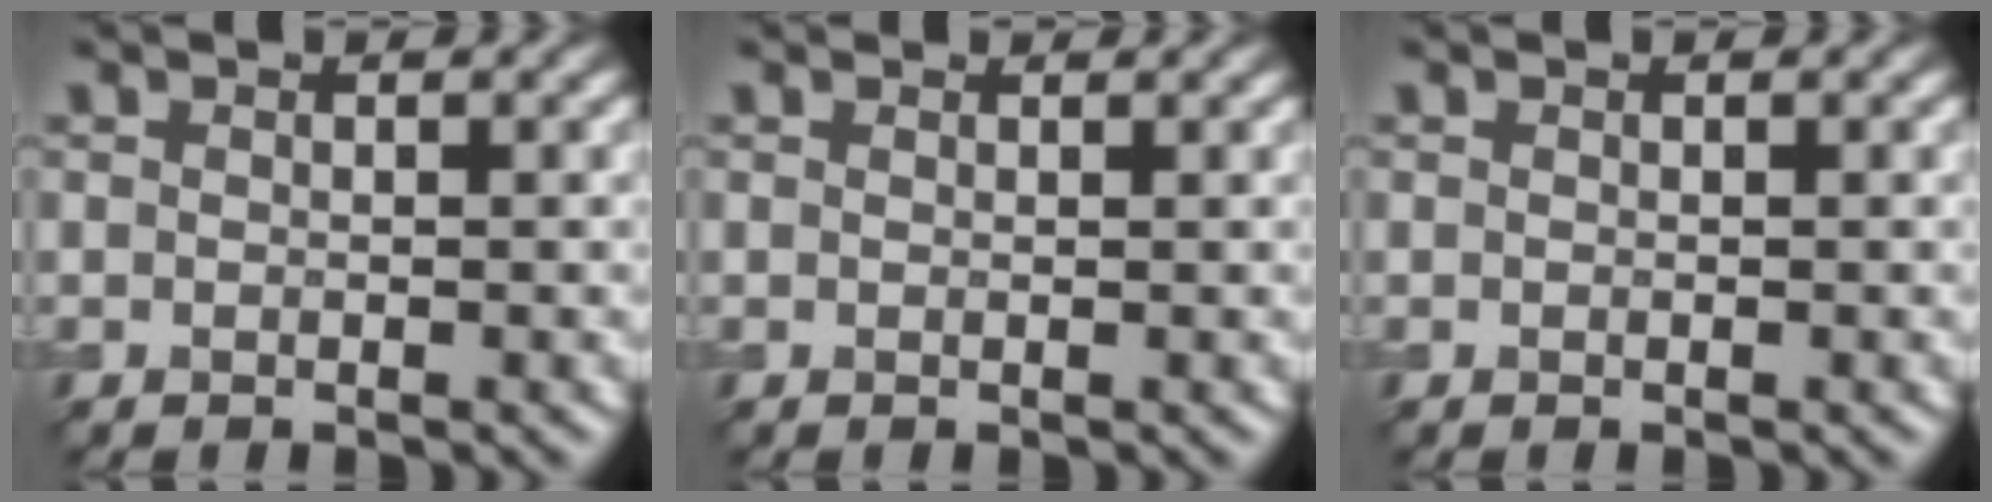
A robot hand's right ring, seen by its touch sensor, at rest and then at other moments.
{"total": 1.1, "force": [1.0, 0.2, 0.1], "torque": [-0.007, -0.006, 0.009]}
{"total": 0.0}